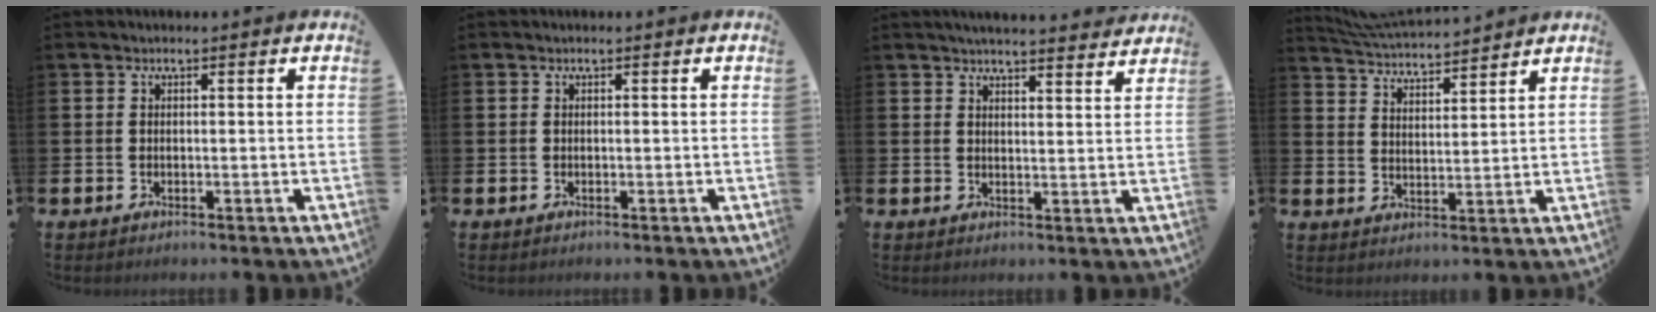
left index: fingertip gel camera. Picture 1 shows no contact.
{"total": 0.0}
{"total": 4.4, "force": [4.3, 0.2, 0.7], "torque": [-0.013, -0.023, 0.077]}
{"total": 4.7, "force": [4.7, 0.3, 0.4], "torque": [-0.029, -0.033, 0.083]}